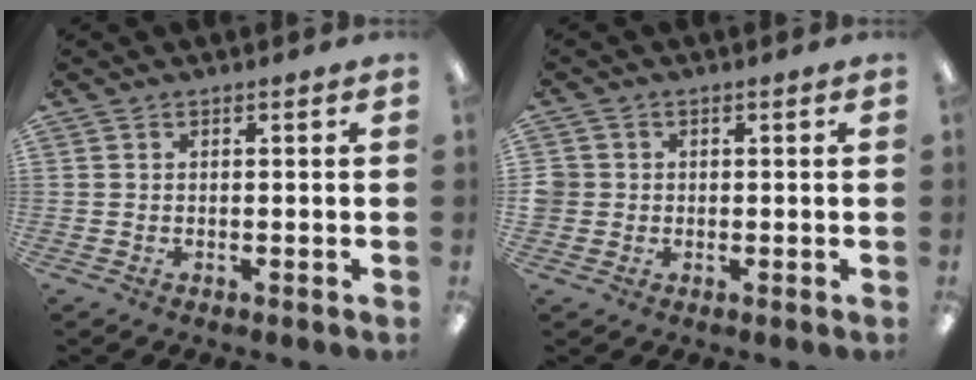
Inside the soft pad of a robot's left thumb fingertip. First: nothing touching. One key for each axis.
{"total": 2.6, "fx": 0.1, "fy": 2.6, "fz": 0.5, "tx": -0.011, "ty": 0.005, "tz": 0.002}